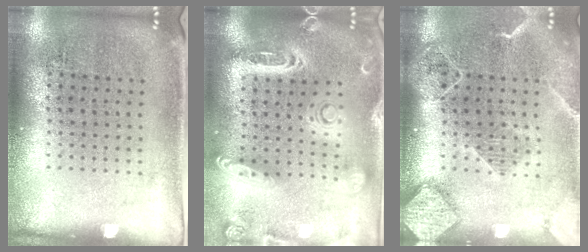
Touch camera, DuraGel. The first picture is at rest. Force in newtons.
{"total": 2.7, "press": 2.3, "slide": 1.4}
{"total": 2.3, "press": 1.9, "slide": 1.2}